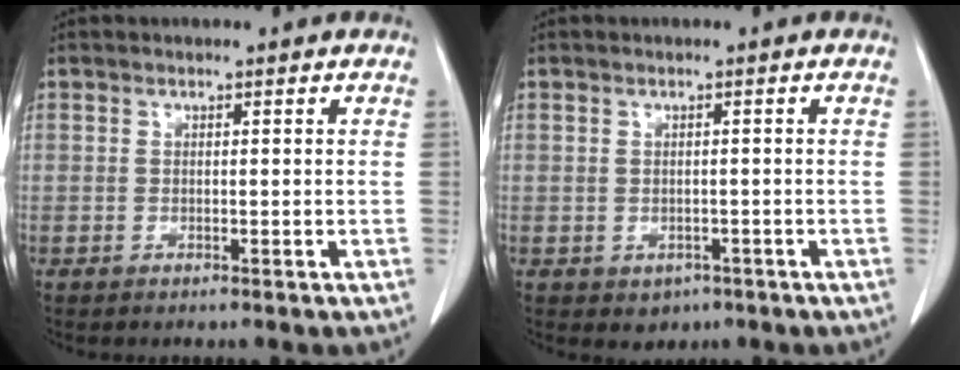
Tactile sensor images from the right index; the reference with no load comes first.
{"total": 2.3, "force": [-1.0, 1.8, 0.8], "torque": [-0.007, 0.003, -0.004]}